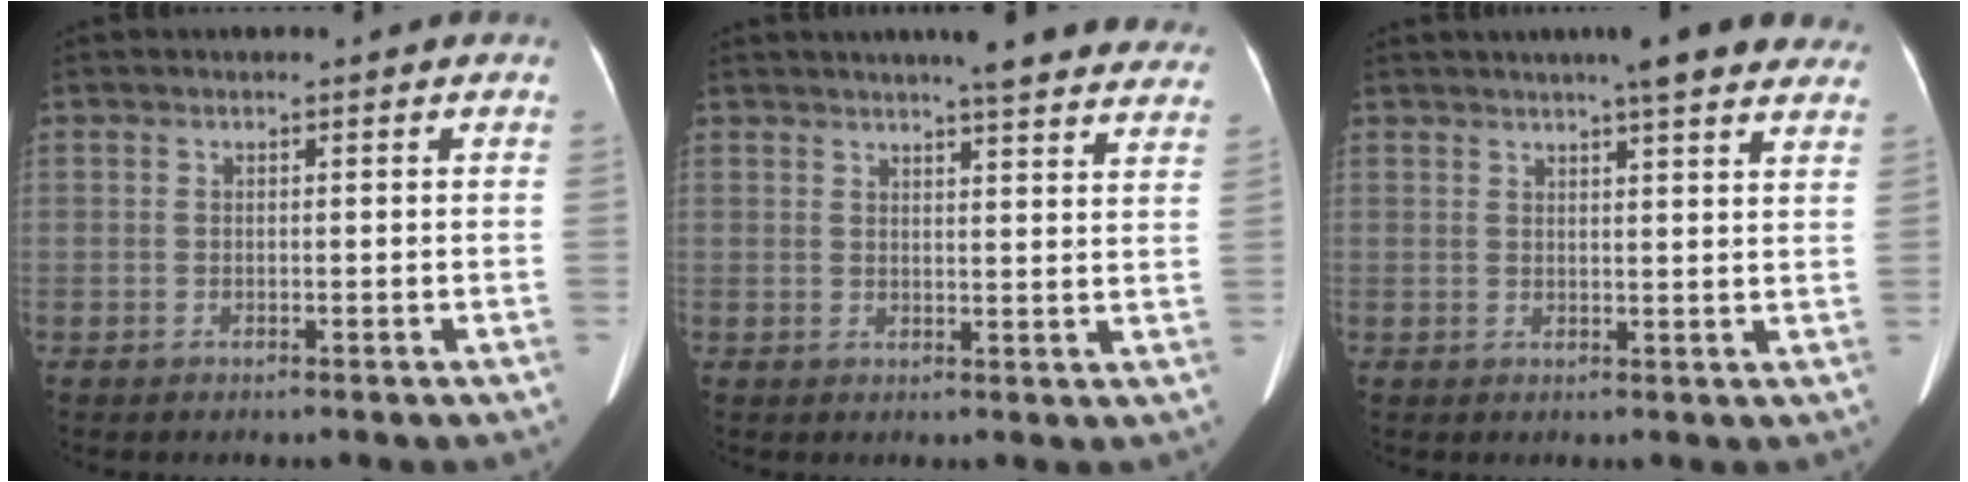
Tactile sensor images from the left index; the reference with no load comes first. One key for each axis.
{"total": 16.0, "fx": 14.4, "fy": 1.5, "fz": 6.8, "tx": -0.072, "ty": -0.006, "tz": 0.157}
{"total": 10.5, "fx": 8.6, "fy": 1.0, "fz": 6.0, "tx": -0.067, "ty": 0.014, "tz": 0.090}